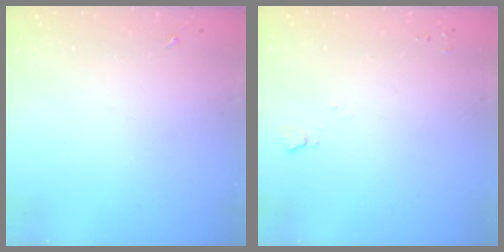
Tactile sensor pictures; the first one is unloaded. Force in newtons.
{"total": 5.1, "press": 5.1, "slide": 0.6}